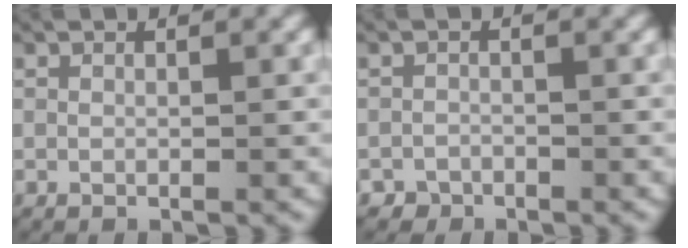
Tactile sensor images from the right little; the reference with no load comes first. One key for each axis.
{"total": 2.1, "fx": -1.4, "fy": 1.5, "fz": -0.4, "tx": -0.002, "ty": -0.011, "tz": -0.025}